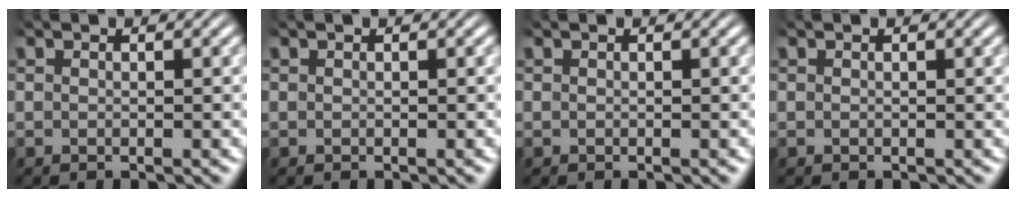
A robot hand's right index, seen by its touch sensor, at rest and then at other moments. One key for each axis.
{"total": 0.0}
{"total": 0.0}
{"total": 0.0}